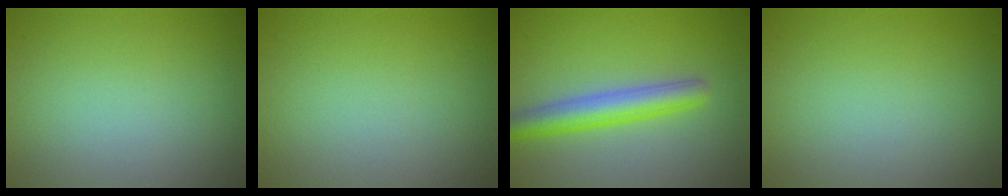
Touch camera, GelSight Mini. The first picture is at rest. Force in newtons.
{"total": 0.0}
{"total": 3.9, "press": 3.9, "slide": 0.1}
{"total": 0.0}